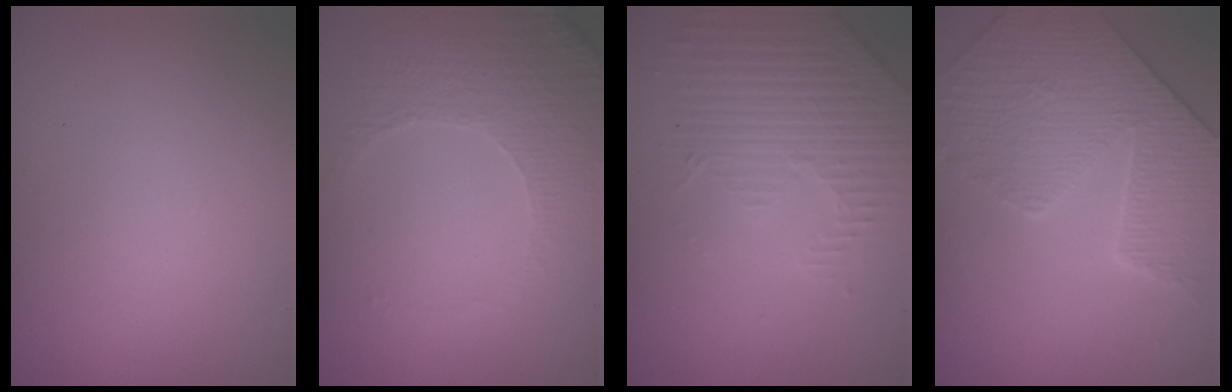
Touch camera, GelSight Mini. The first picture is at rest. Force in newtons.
{"total": 4.8, "press": 3.5, "slide": 3.3}
{"total": 4.4, "press": 4.3, "slide": 1.0}
{"total": 4.8, "press": 4.7, "slide": 0.8}